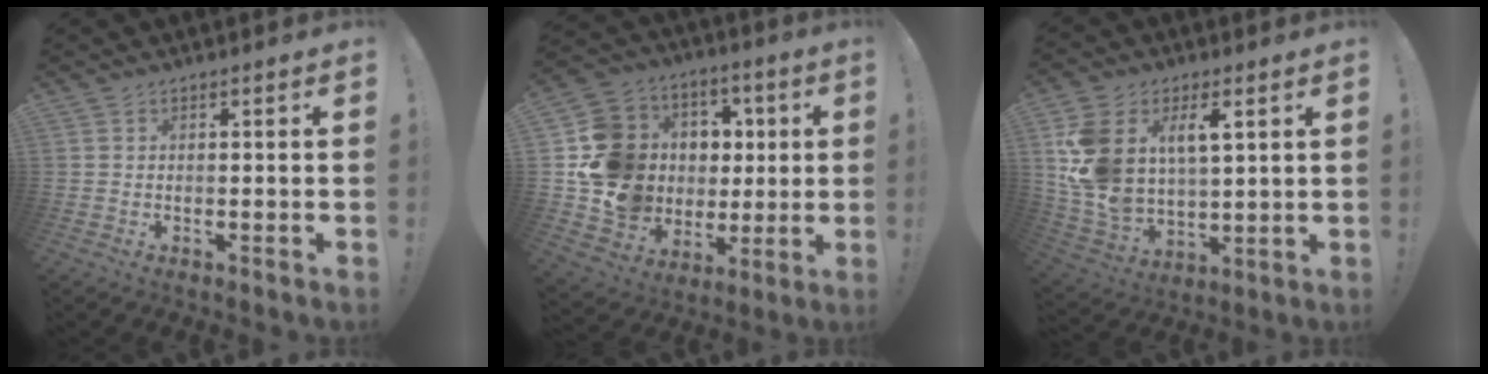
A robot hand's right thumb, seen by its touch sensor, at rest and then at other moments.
{"total": 17.9, "force": [1.4, 16.5, 6.8], "torque": [-0.122, 0.004, 0.080]}
{"total": 15.2, "force": [6.1, 9.8, 9.8], "torque": [-0.217, -0.031, 0.114]}